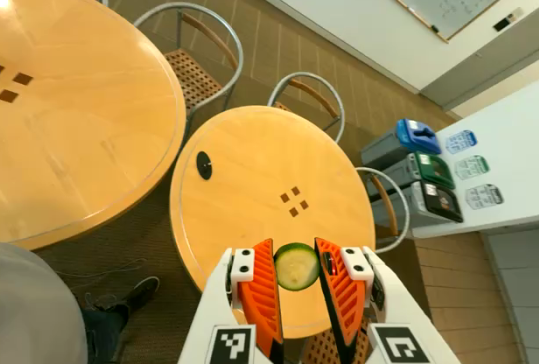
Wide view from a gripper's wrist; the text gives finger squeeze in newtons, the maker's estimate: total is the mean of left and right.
{"total": 10.1, "left": 10.3, "right": 9.9}